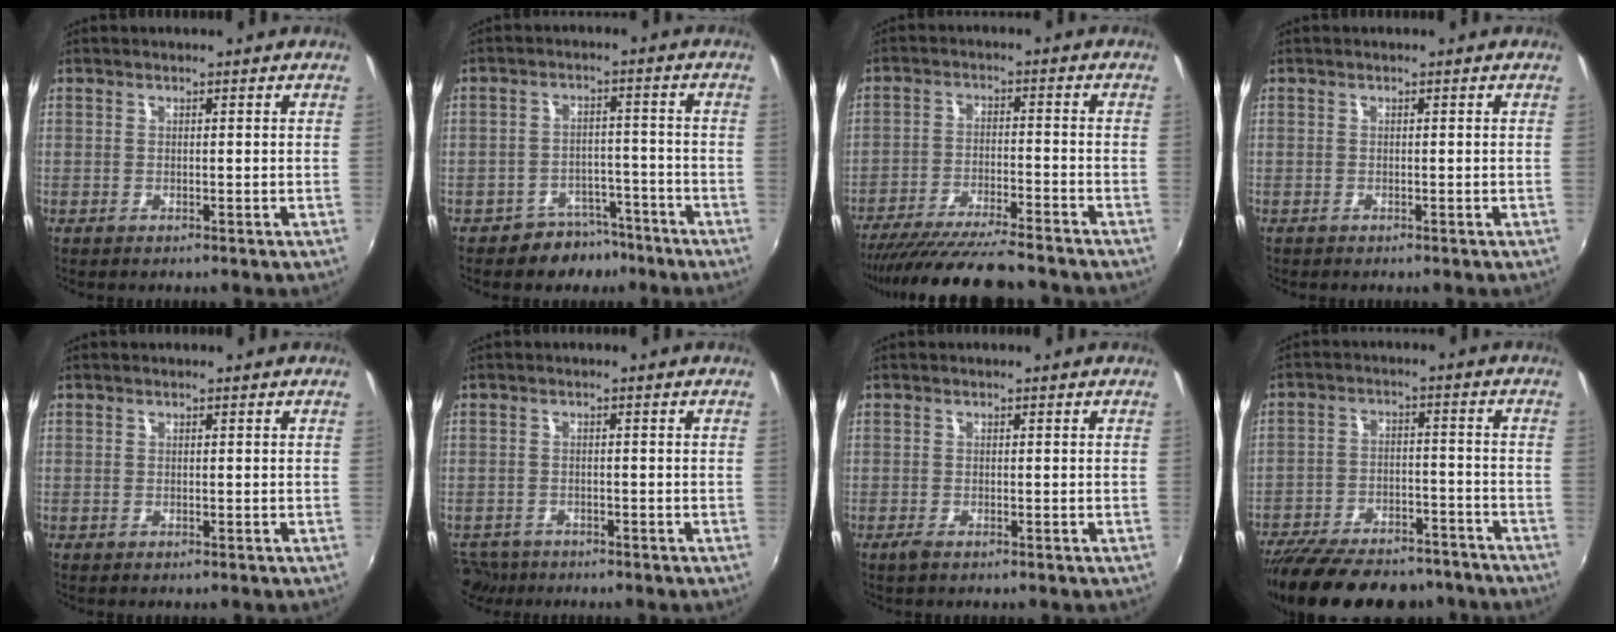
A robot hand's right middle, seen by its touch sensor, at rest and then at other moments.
{"total": 6.9, "force": [-5.3, 4.4, 0.7], "torque": [-0.015, 0.025, -0.069]}
{"total": 16.5, "force": [-14.7, 1.7, 7.4], "torque": [-0.151, -0.032, -0.233]}
{"total": 0.0}
{"total": 0.0}
{"total": 5.1, "force": [-4.2, 2.7, 1.1], "torque": [-0.041, -0.013, -0.072]}
{"total": 1.1, "force": [-0.8, 0.3, 0.7], "torque": [-0.014, -0.004, -0.016]}
{"total": 22.5, "force": [-18.7, 8.1, 9.5], "torque": [-0.199, -0.010, -0.260]}